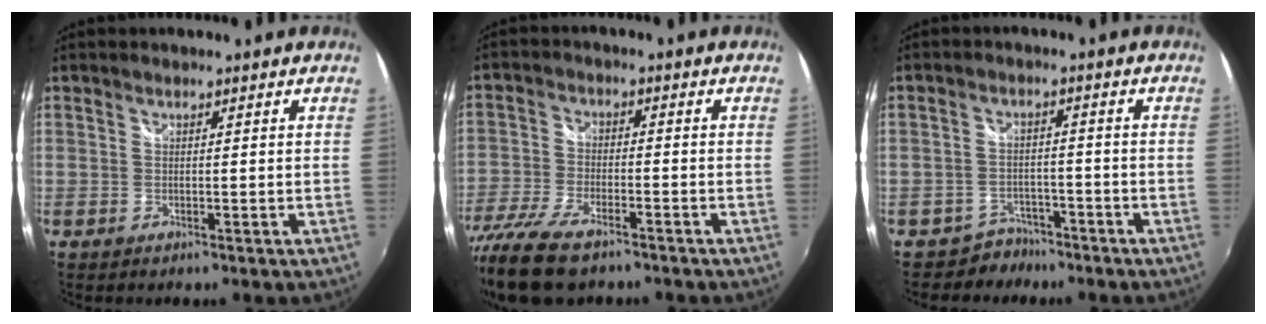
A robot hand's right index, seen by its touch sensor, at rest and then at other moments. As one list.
[{"total": 14.4, "force": [-10.9, 5.2, 8.0], "torque": [-0.192, -0.047, -0.203]}, {"total": 4.8, "force": [-3.7, 3.0, -0.4], "torque": [0.003, 0.021, -0.060]}]